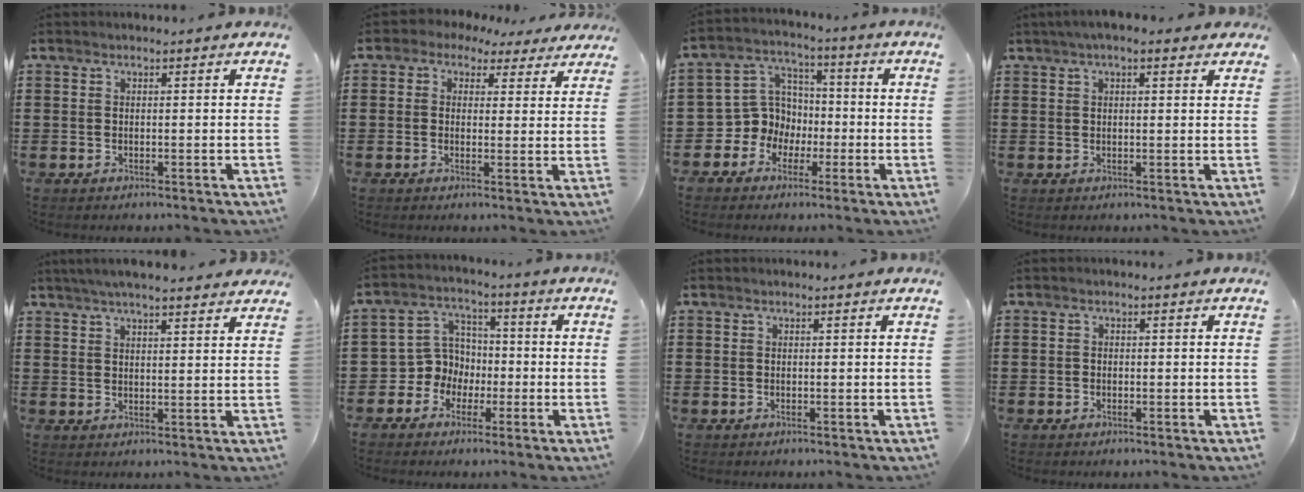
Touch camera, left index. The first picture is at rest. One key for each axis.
{"total": 2.3, "fx": 1.4, "fy": 1.6, "fz": 0.7, "tx": -0.026, "ty": 0.000, "tz": 0.023}
{"total": 8.0, "fx": -1.5, "fy": 7.7, "fz": 1.5, "tx": -0.083, "ty": 0.001, "tz": -0.031}
{"total": 2.9, "fx": 1.8, "fy": 0.8, "fz": 2.1, "tx": -0.044, "ty": 0.007, "tz": 0.032}
{"total": 4.4, "fx": 4.0, "fy": 0.3, "fz": 1.9, "tx": -0.046, "ty": -0.004, "tz": 0.073}
{"total": 6.6, "fx": -1.4, "fy": 6.3, "fz": 1.3, "tx": -0.065, "ty": 0.004, "tz": -0.030}
{"total": 0.0}
{"total": 0.7, "fx": -0.4, "fy": 0.5, "fz": 0.2, "tx": -0.004, "ty": 0.000, "tz": -0.009}